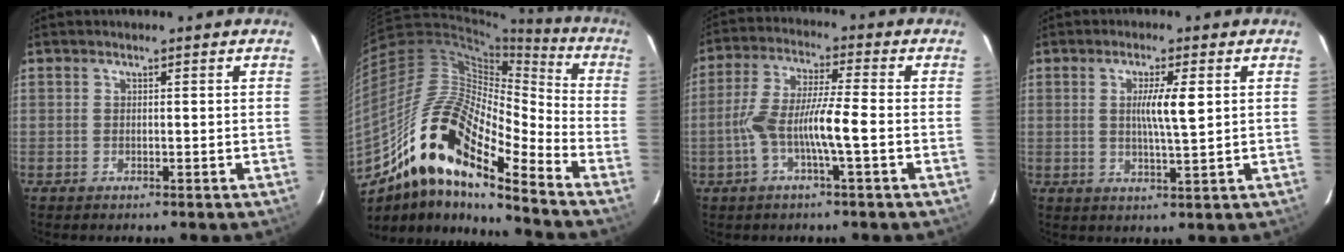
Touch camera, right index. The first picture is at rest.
{"total": 20.4, "force": [-12.1, 5.1, 15.6], "torque": [-0.314, 0.015, -0.213]}
{"total": 8.6, "force": [-2.2, 0.3, 8.3], "torque": [-0.169, 0.017, -0.043]}
{"total": 5.2, "force": [1.0, 0.0, 5.1], "torque": [-0.092, -0.004, 0.018]}